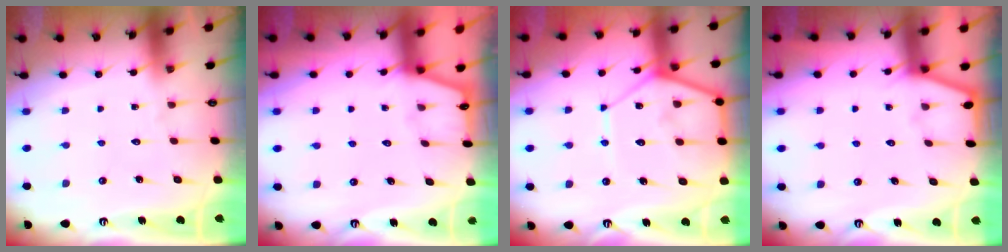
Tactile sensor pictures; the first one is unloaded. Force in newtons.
{"total": 2.1, "press": 2.1, "slide": 0.3}
{"total": 11.6, "press": 11.6, "slide": 1.1}
{"total": 2.5, "press": 2.4, "slide": 0.4}